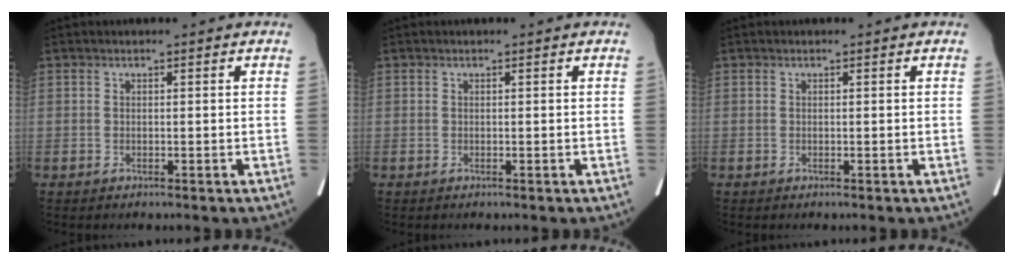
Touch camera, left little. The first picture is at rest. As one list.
[{"total": 0.0}, {"total": 0.0}]